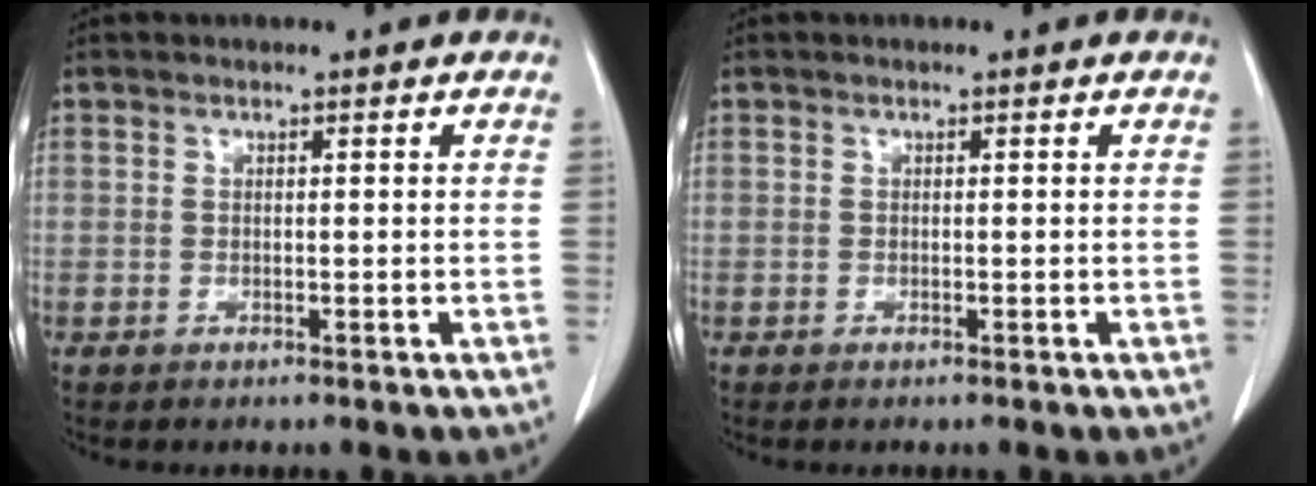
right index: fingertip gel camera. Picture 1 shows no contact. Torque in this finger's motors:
{"motor_torque": [-0.07, 0.12, 0.08, 0.01]}